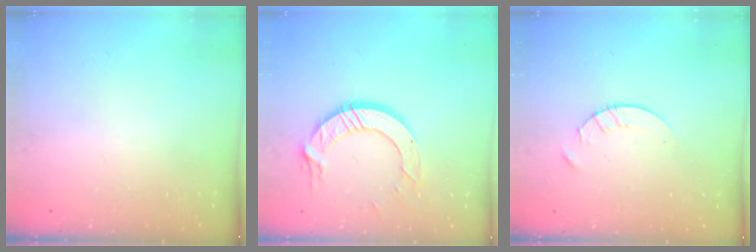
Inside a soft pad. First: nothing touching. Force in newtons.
{"total": 11.1, "press": 11.0, "slide": 1.1}
{"total": 3.8, "press": 3.7, "slide": 0.5}